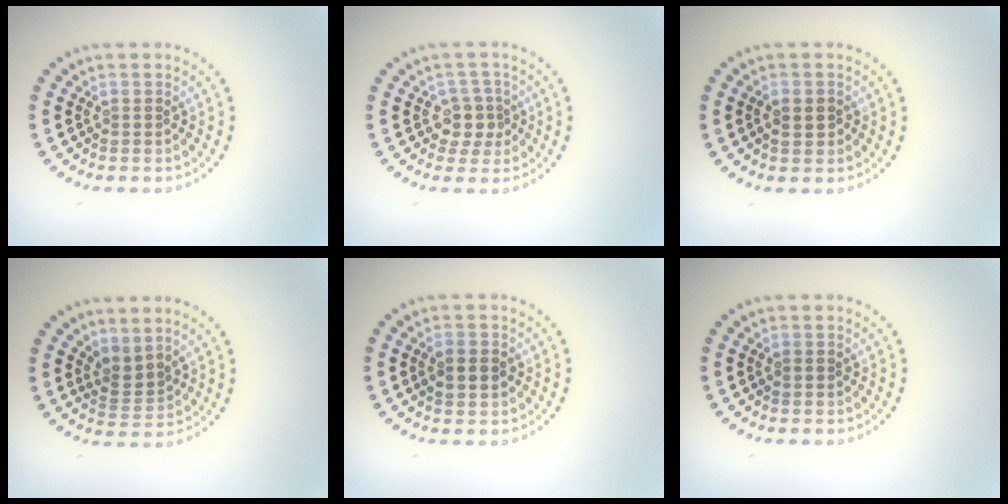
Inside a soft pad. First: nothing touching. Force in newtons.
{"total": 2.5, "press": 2.1, "slide": 1.2}
{"total": 1.5, "press": 1.5, "slide": 0.2}
{"total": 2.3, "press": 1.5, "slide": 1.7}
{"total": 3.1, "press": 3.1, "slide": 0.0}
{"total": 0.5, "press": 0.5, "slide": 0.1}